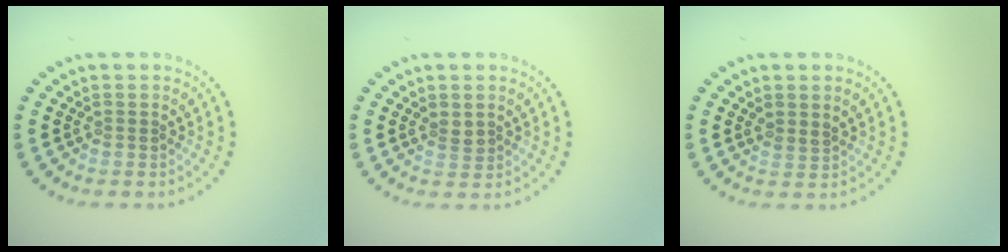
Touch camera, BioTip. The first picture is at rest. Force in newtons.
{"total": 1.1, "press": 0.9, "slide": 0.5}
{"total": 0.7, "press": 0.4, "slide": 0.6}